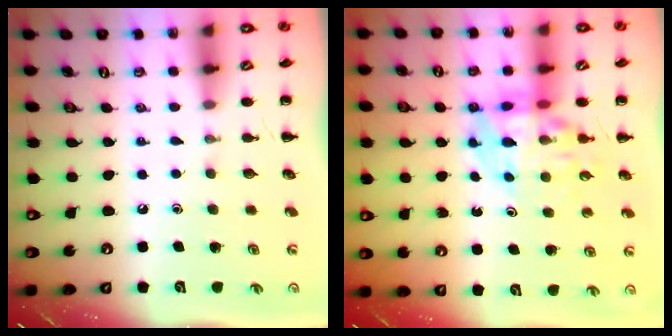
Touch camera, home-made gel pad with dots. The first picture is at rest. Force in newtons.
{"total": 11.7, "press": 11.3, "slide": 3.1}